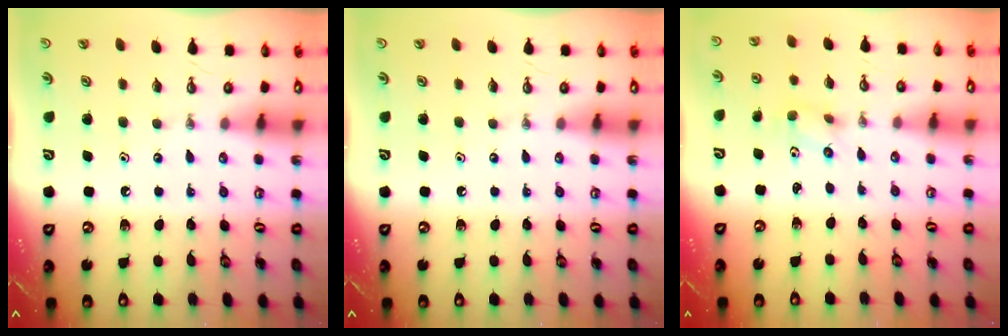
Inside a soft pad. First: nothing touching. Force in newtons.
{"total": 0.0}
{"total": 2.3, "press": 2.0, "slide": 1.1}